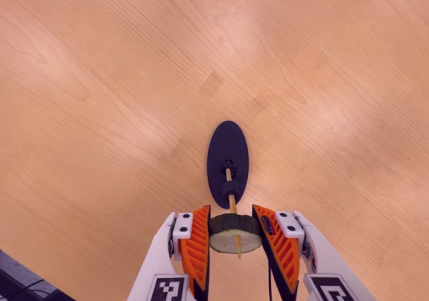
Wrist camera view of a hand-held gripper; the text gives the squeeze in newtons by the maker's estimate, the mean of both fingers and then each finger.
{"total": 12.3, "left": 12.5, "right": 12.1}